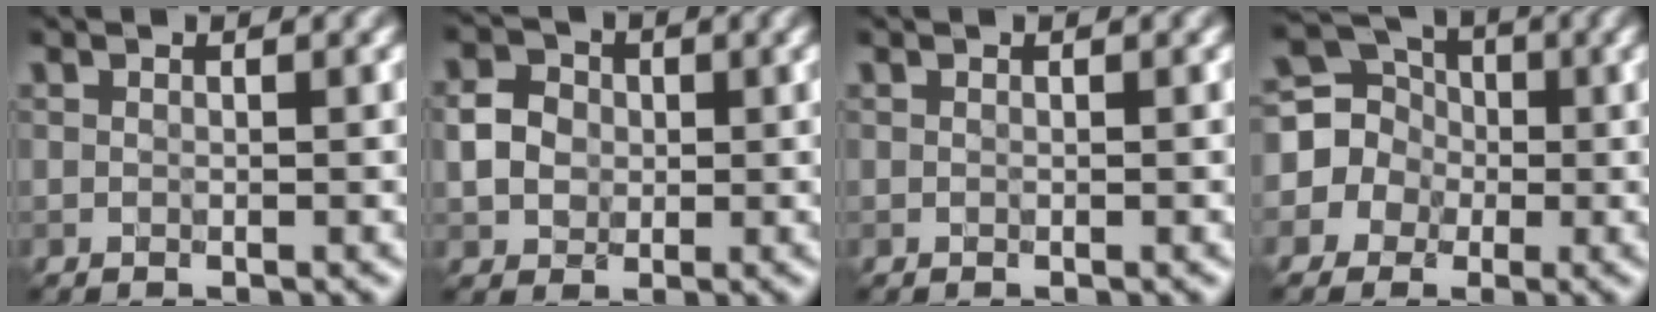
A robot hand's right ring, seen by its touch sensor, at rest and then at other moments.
{"total": 2.9, "force": [0.1, 2.5, 1.4], "torque": [-0.025, 0.004, 0.001]}
{"total": 0.0}
{"total": 6.9, "force": [-0.3, 6.7, 1.8], "torque": [-0.039, 0.032, -0.050]}